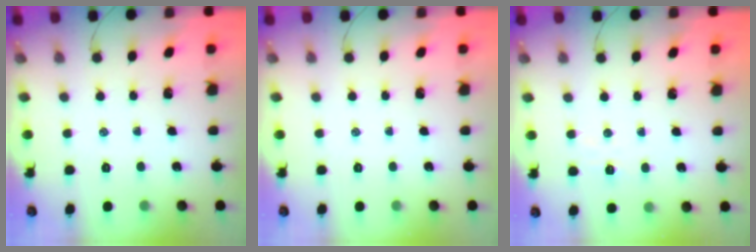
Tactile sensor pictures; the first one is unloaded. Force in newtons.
{"total": 0.0}
{"total": 4.1, "press": 4.0, "slide": 0.7}